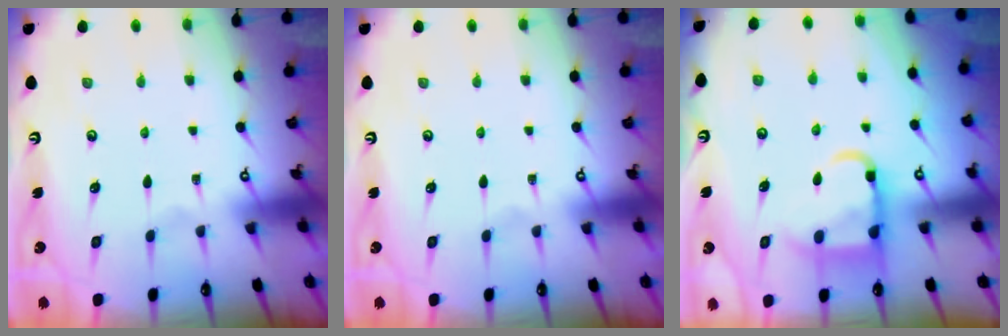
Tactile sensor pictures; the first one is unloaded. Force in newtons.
{"total": 0.0}
{"total": 9.5, "press": 9.4, "slide": 1.5}